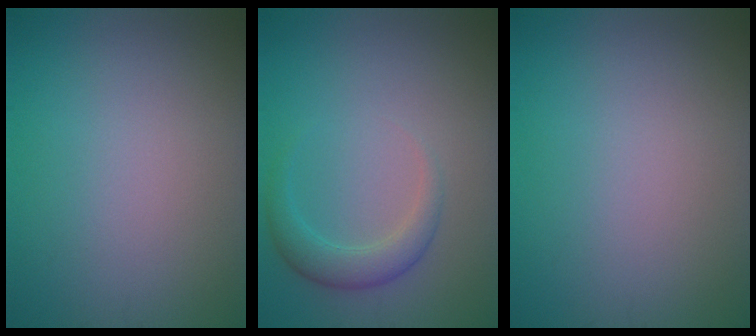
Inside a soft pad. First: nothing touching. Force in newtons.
{"total": 2.7, "press": 2.6, "slide": 0.4}
{"total": 0.0}